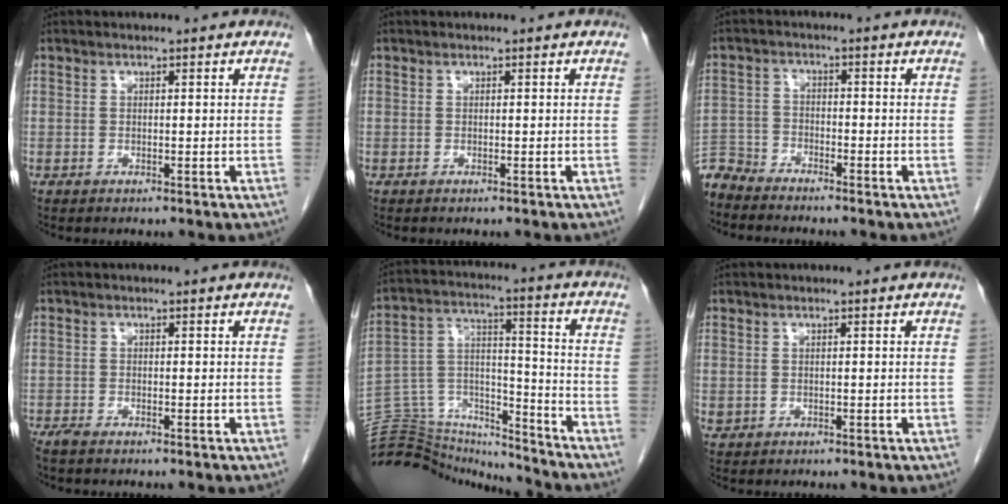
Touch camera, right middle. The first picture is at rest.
{"total": 0.0}
{"total": 5.8, "force": [-5.7, 1.1, 0.1], "torque": [0.003, -0.008, -0.114]}
{"total": 1.2, "force": [-1.1, 0.0, 0.6], "torque": [-0.019, -0.005, -0.024]}
{"total": 21.2, "force": [-20.5, 3.9, 3.6], "torque": [-0.095, 0.041, -0.324]}
{"total": 0.5, "force": [0.0, 0.5, 0.1], "torque": [0.000, 0.002, 0.002]}